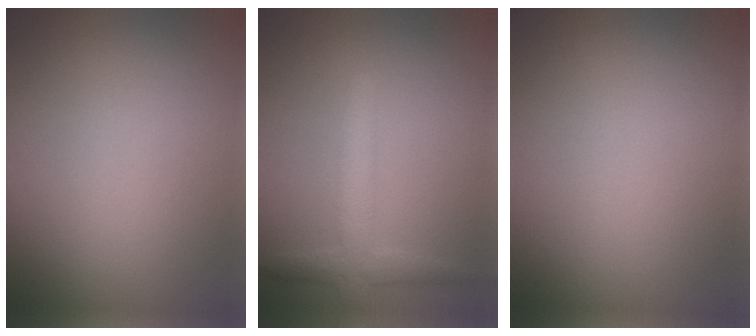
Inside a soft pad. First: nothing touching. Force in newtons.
{"total": 3.0, "press": 3.0, "slide": 0.1}
{"total": 0.0}